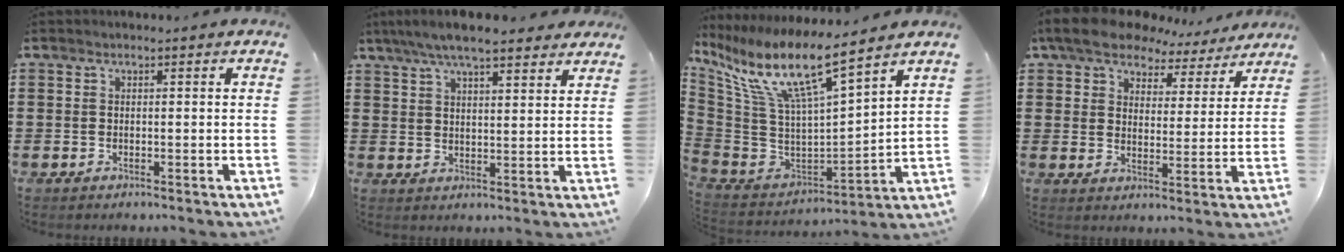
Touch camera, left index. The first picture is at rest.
{"total": 6.7, "force": [5.7, 1.1, 3.3], "torque": [-0.079, -0.009, 0.104]}
{"total": 11.7, "force": [7.3, 2.0, 8.9], "torque": [-0.201, -0.050, 0.120]}
{"total": 7.4, "force": [6.5, 3.0, 1.9], "torque": [-0.067, -0.027, 0.116]}